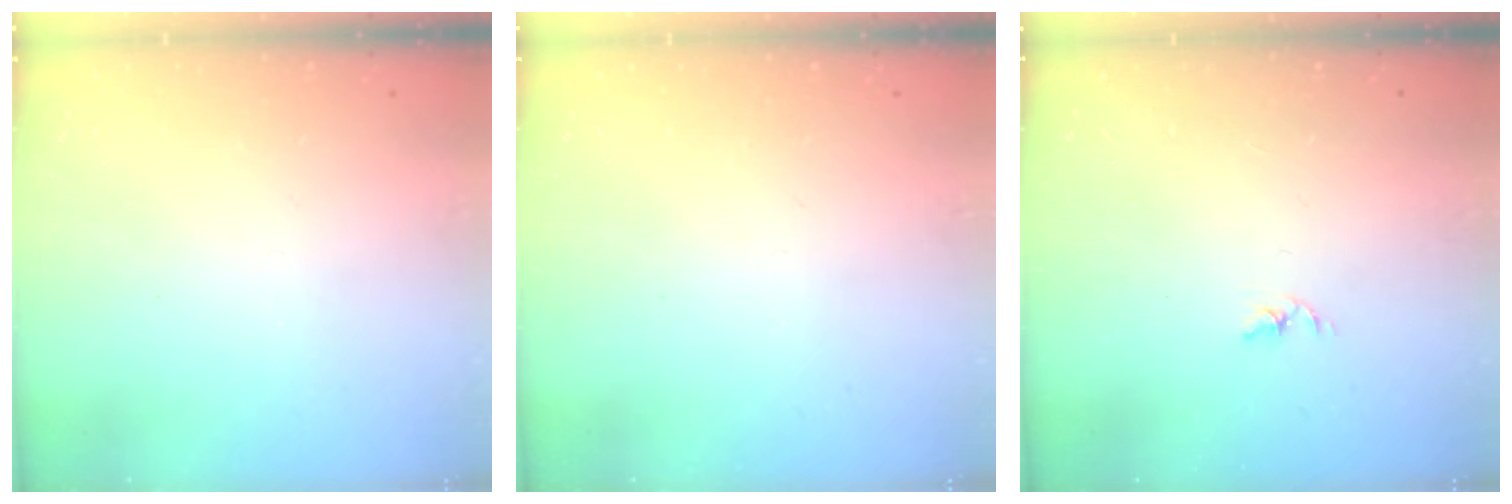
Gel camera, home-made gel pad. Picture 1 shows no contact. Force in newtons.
{"total": 0.0}
{"total": 1.8, "press": 1.7, "slide": 0.3}